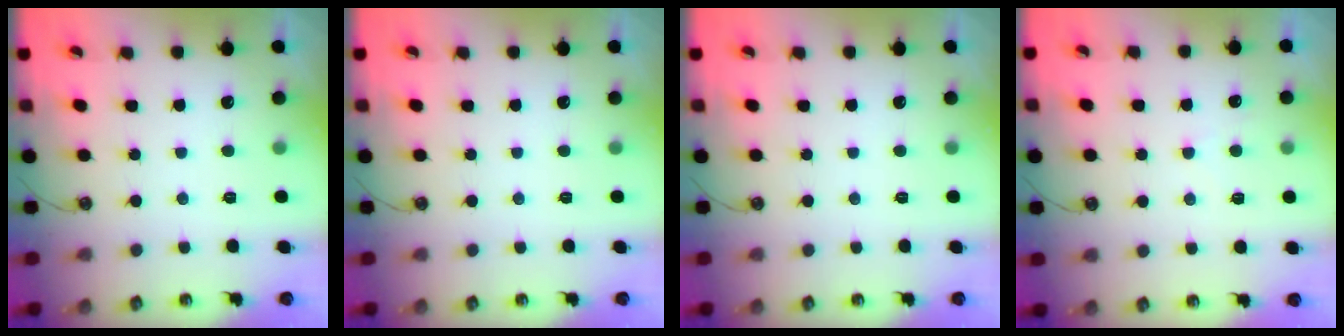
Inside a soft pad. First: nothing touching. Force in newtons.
{"total": 0.0}
{"total": 0.0}
{"total": 5.9, "press": 5.9, "slide": 0.4}